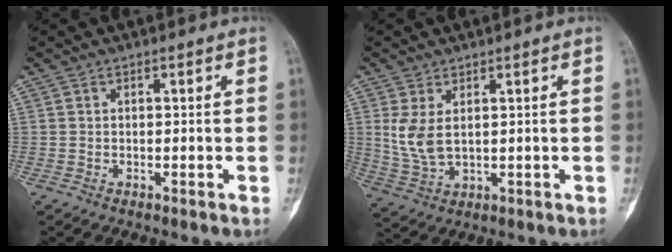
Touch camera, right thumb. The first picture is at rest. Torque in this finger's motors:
{"motor_torque": [-0.62, 0.55, 0.46, 0.76, 0.03]}